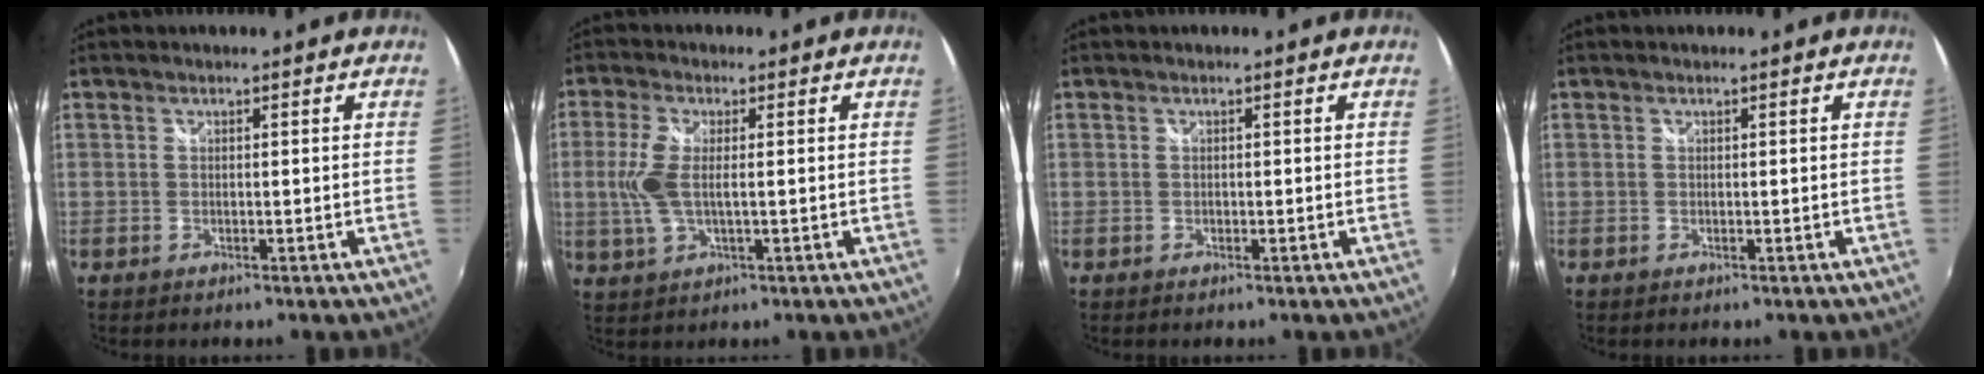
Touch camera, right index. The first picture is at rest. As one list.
[{"total": 6.8, "force": [0.0, 2.5, 6.3], "torque": [-0.140, -0.002, 0.001]}, {"total": 0.0}, {"total": 0.0}]